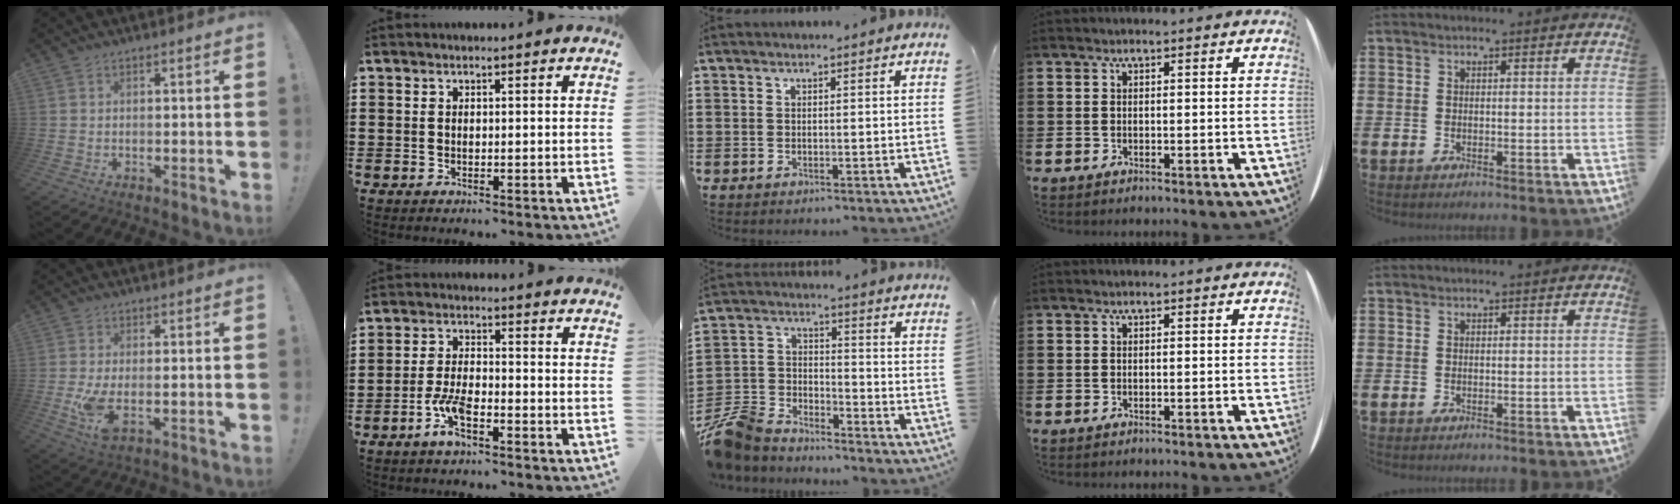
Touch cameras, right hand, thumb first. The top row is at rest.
{"thumb": {"total": 6.7, "force": [-1.4, 2.7, 6.0], "torque": [-0.122, -0.015, -0.022]}, "index": {"total": 5.5, "force": [-3.0, 1.4, 4.4], "torque": [-0.108, -0.008, -0.061]}, "middle": {"total": 8.1, "force": [-7.4, 2.9, 1.5], "torque": [-0.055, 0.015, -0.154]}}